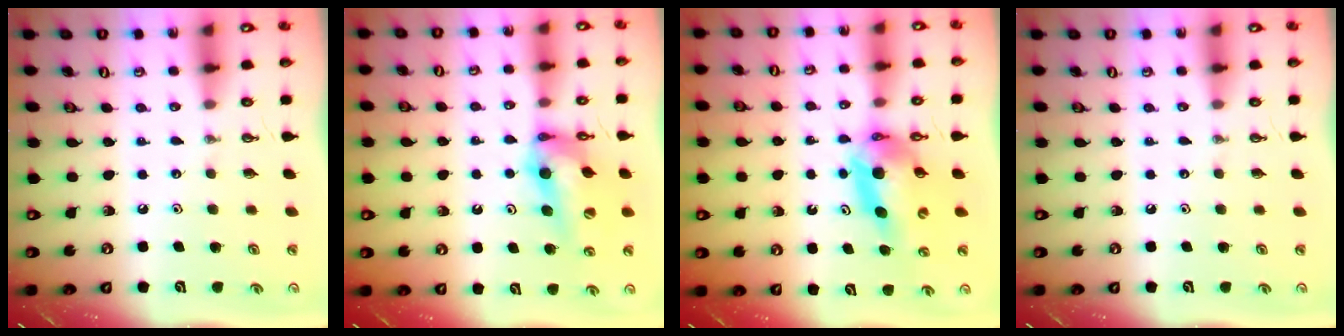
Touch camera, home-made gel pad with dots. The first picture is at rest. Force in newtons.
{"total": 13.5, "press": 13.0, "slide": 3.6}
{"total": 9.8, "press": 9.8, "slide": 1.0}
{"total": 0.0}